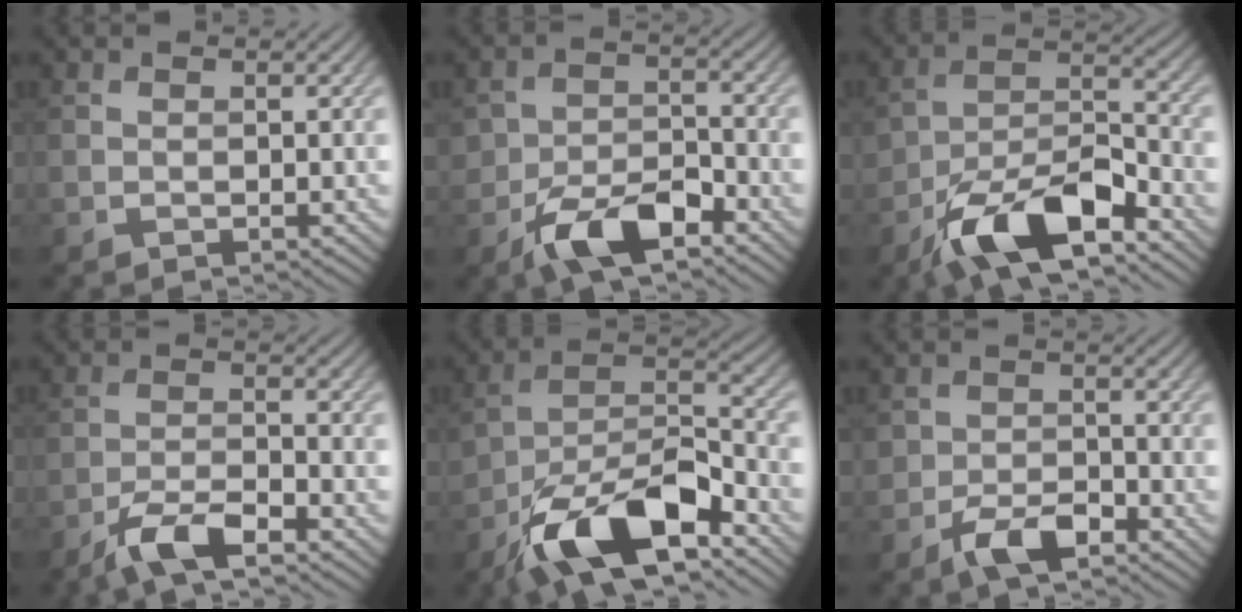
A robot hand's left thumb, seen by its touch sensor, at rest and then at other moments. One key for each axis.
{"total": 7.7, "fx": -4.6, "fy": 3.9, "fz": 4.8, "tx": -0.081, "ty": 0.003, "tz": -0.092}
{"total": 12.5, "fx": -7.8, "fy": 5.1, "fz": 8.3, "tx": -0.147, "ty": -0.002, "tz": -0.154}
{"total": 6.6, "fx": -4.7, "fy": 1.6, "fz": 4.4, "tx": -0.091, "ty": -0.001, "tz": -0.091}
{"total": 14.6, "fx": -8.9, "fy": 5.8, "fz": 9.9, "tx": -0.179, "ty": -0.004, "tz": -0.174}
{"total": 4.6, "fx": -2.8, "fy": 2.4, "fz": 2.8, "tx": -0.048, "ty": -0.002, "tz": -0.055}